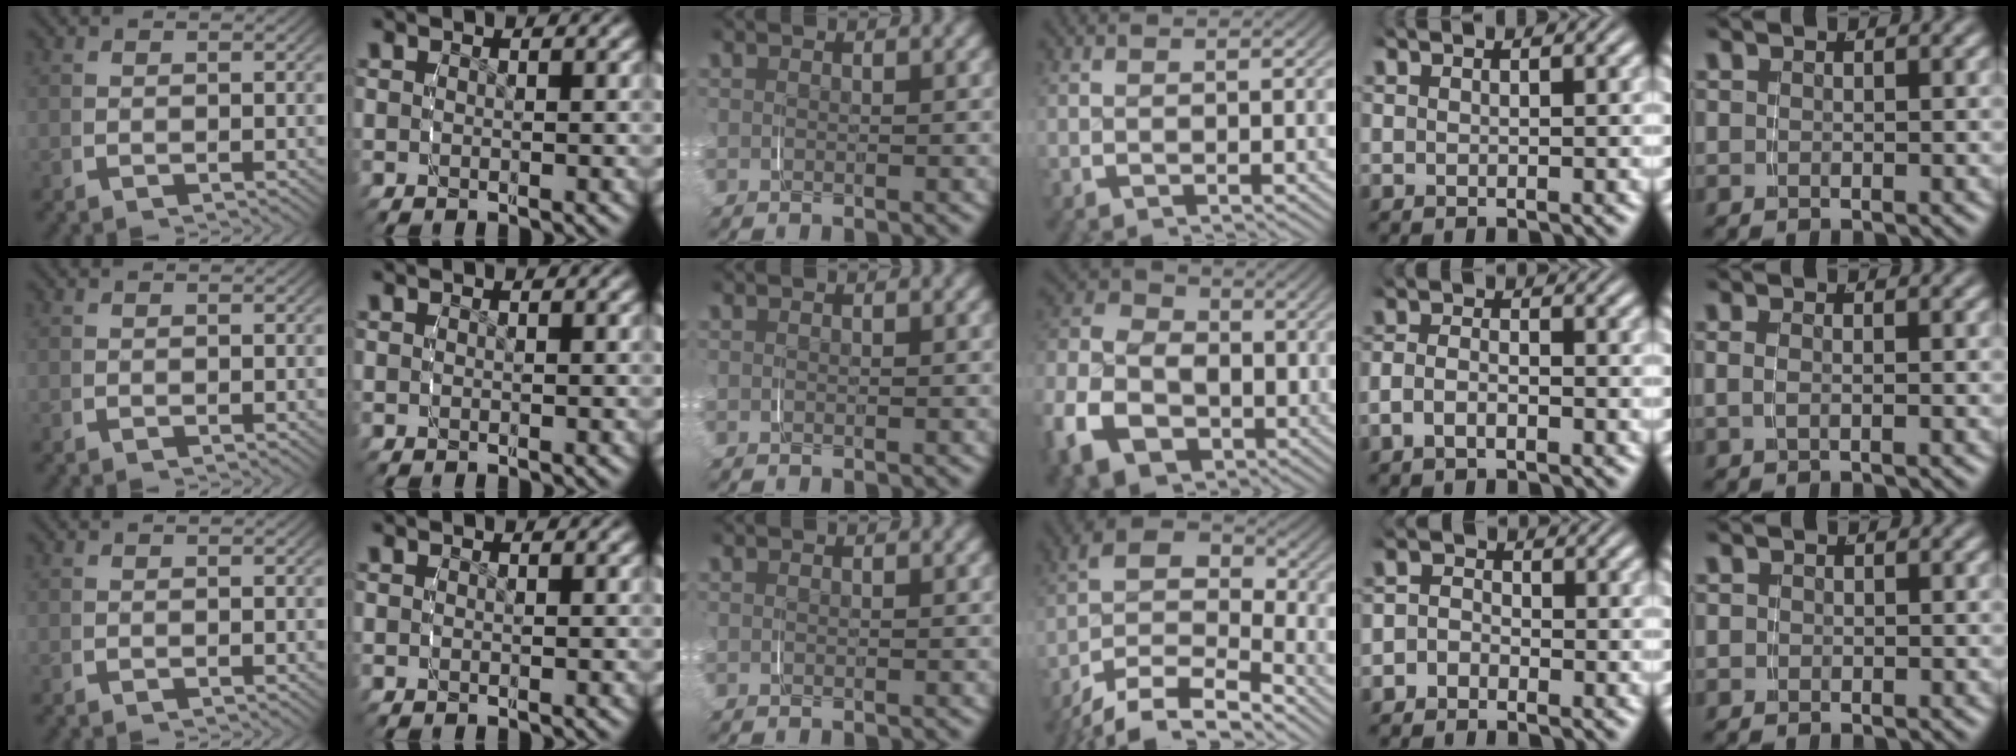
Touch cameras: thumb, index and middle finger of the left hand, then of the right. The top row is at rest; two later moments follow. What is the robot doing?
{"motion": "grasp_and_lifting", "object": "jacket"}